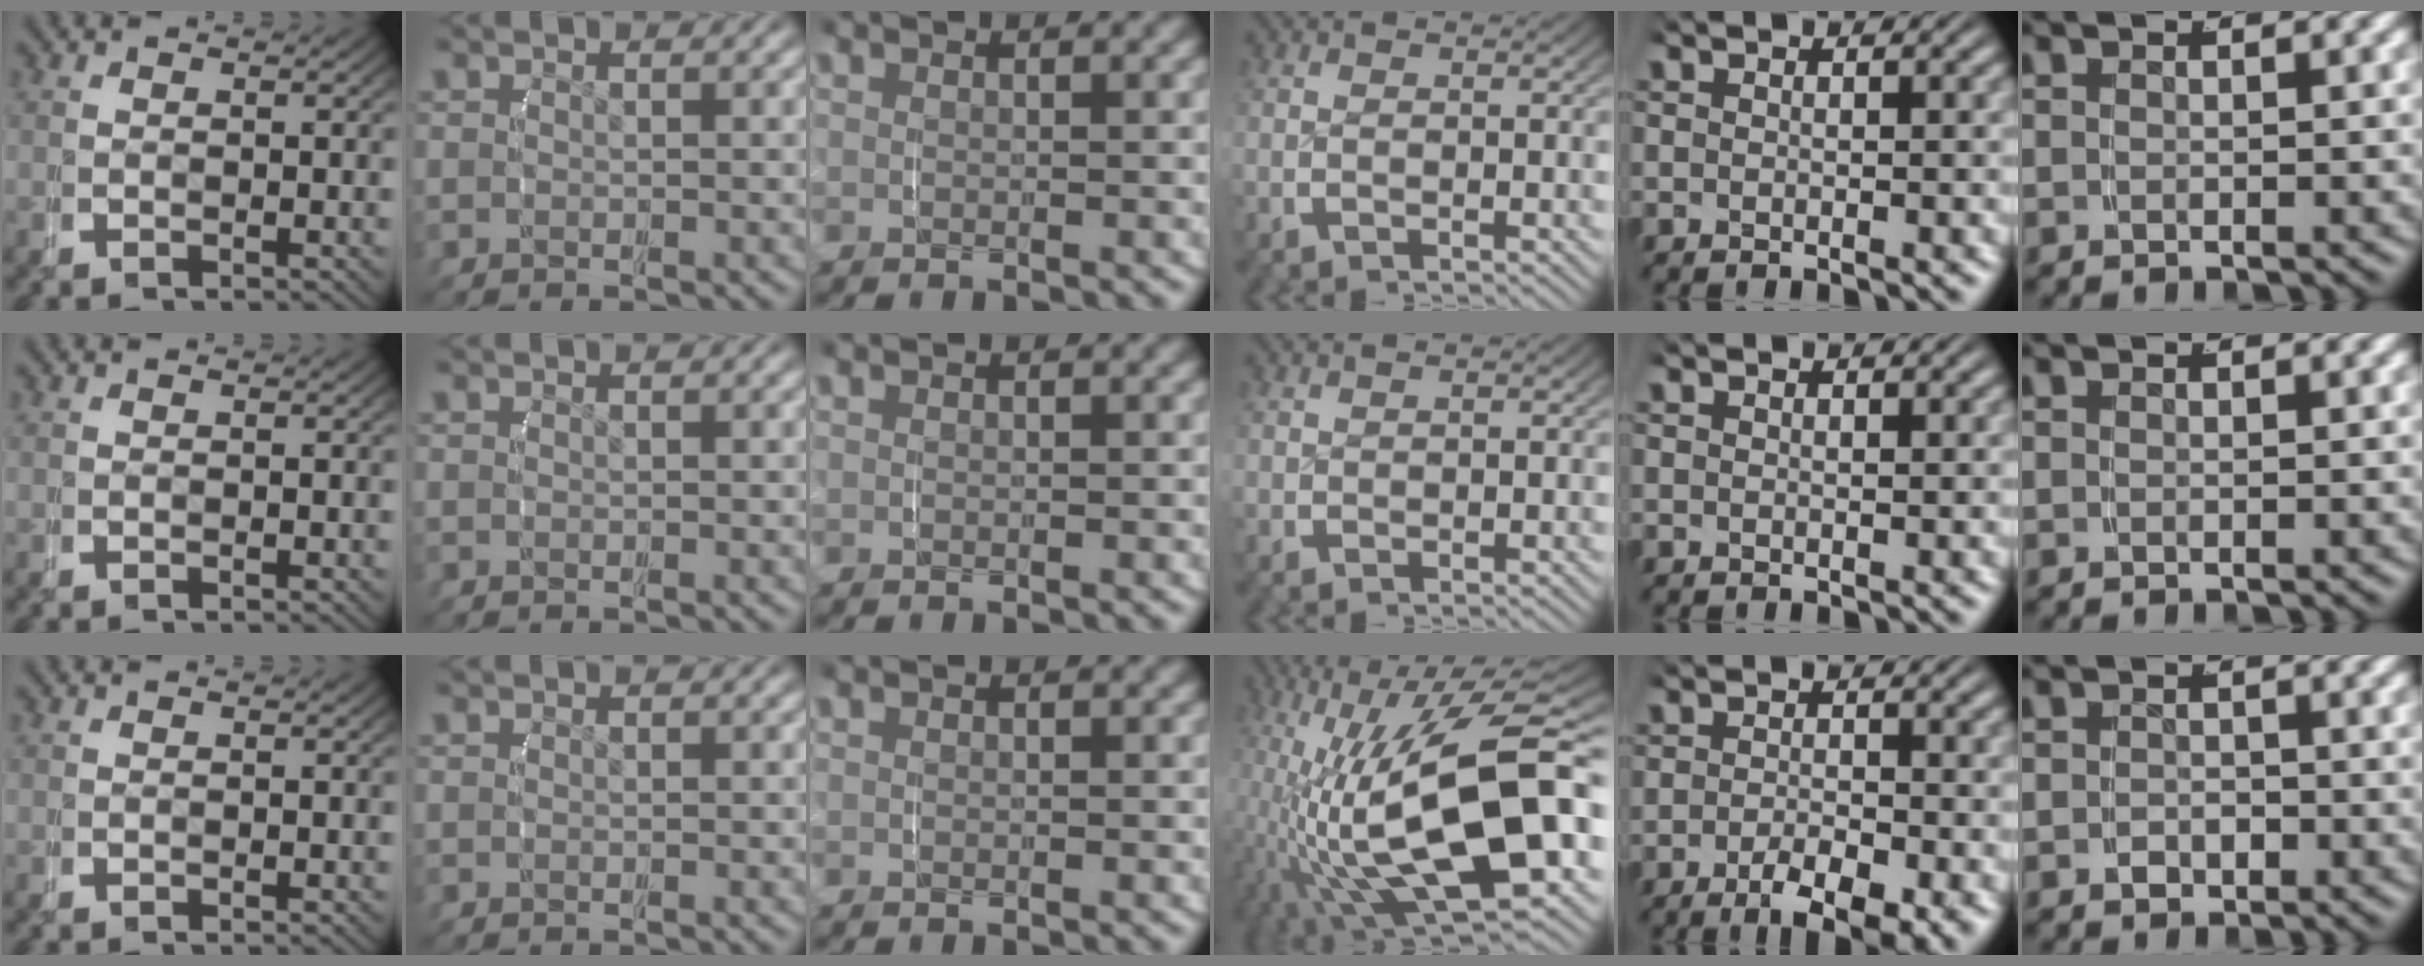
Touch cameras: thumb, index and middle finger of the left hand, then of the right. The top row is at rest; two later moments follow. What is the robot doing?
{"motion": "grasp_and_lifting", "object": "router"}